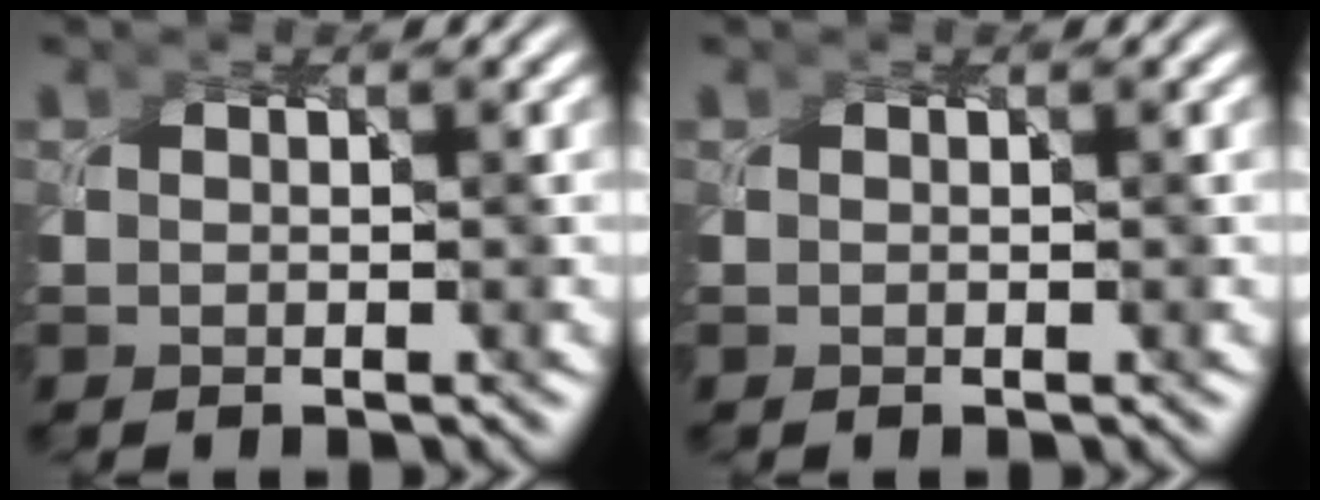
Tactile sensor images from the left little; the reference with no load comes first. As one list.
[{"total": 0.0}]